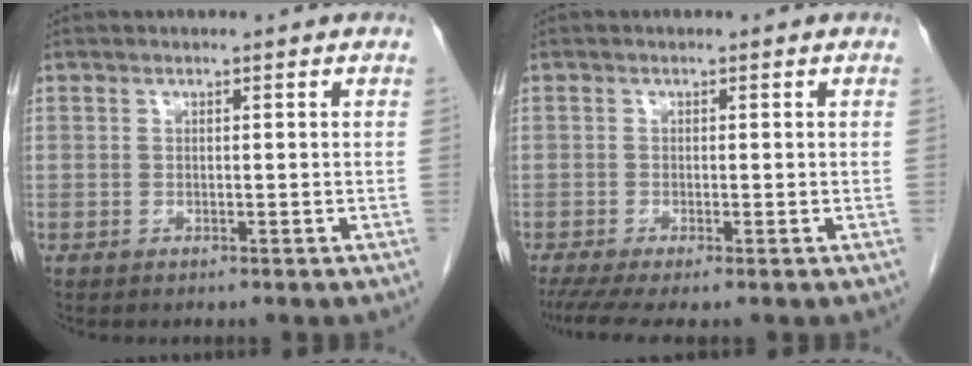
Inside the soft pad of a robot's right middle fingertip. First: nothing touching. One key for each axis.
{"total": 4.2, "fx": -2.9, "fy": 0.3, "fz": 2.9, "tx": -0.052, "ty": -0.013, "tz": -0.054}